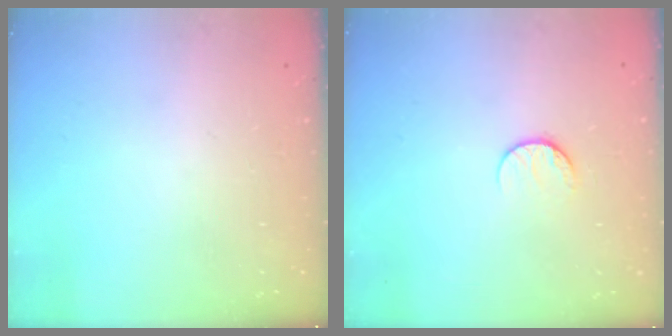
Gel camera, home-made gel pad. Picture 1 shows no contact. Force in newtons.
{"total": 8.5, "press": 8.5, "slide": 0.8}